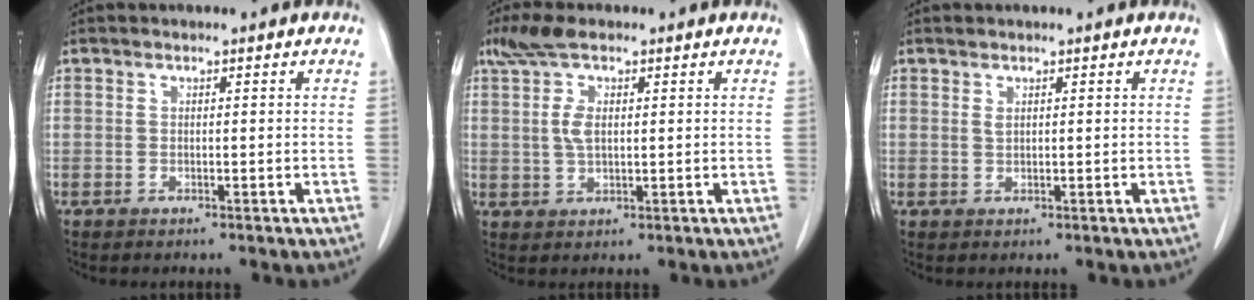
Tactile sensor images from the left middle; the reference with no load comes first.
{"total": 5.3, "force": [2.2, 2.1, 4.2], "torque": [-0.098, 0.013, 0.045]}
{"total": 0.6, "force": [0.5, 0.3, 0.3], "torque": [-0.005, -0.004, 0.009]}